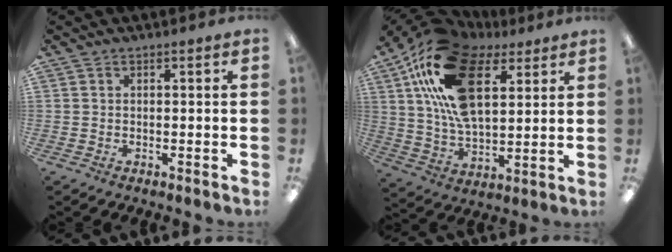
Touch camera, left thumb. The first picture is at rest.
{"total": 23.5, "force": [10.6, 12.9, 16.5], "torque": [-0.318, -0.028, 0.182]}